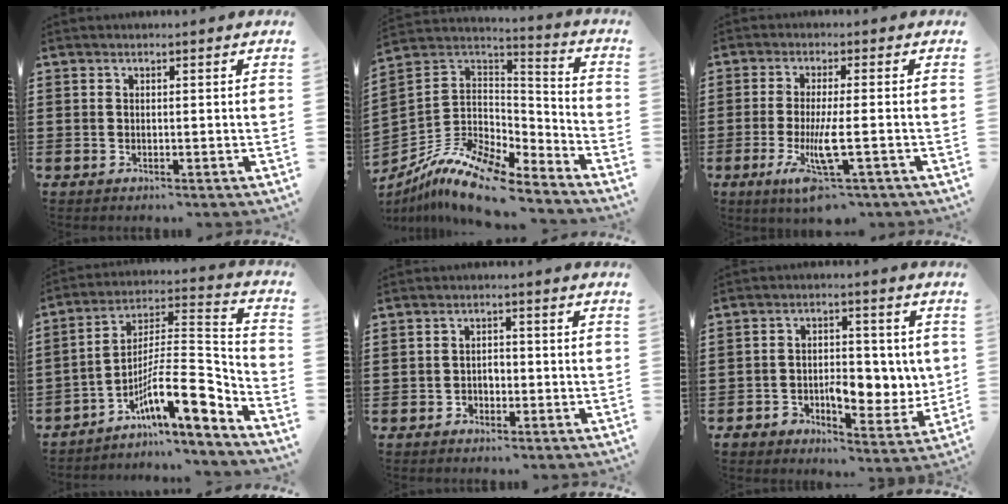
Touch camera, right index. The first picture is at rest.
{"total": 11.8, "force": [-9.1, 4.1, 6.3], "torque": [-0.144, 0.017, -0.182]}
{"total": 7.3, "force": [-2.8, 1.2, 6.6], "torque": [-0.143, -0.020, -0.052]}
{"total": 12.5, "force": [-6.6, 3.2, 10.1], "torque": [-0.177, -0.009, -0.129]}
{"total": 1.8, "force": [-1.0, 1.2, 0.7], "torque": [-0.019, 0.002, -0.024]}
{"total": 7.6, "force": [-1.0, 5.4, 5.2], "torque": [-0.075, 0.006, -0.019]}